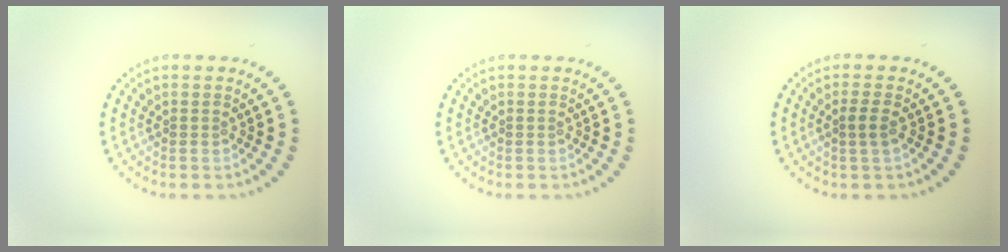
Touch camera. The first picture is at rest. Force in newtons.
{"total": 0.0}
{"total": 1.2, "press": 1.1, "slide": 0.6}